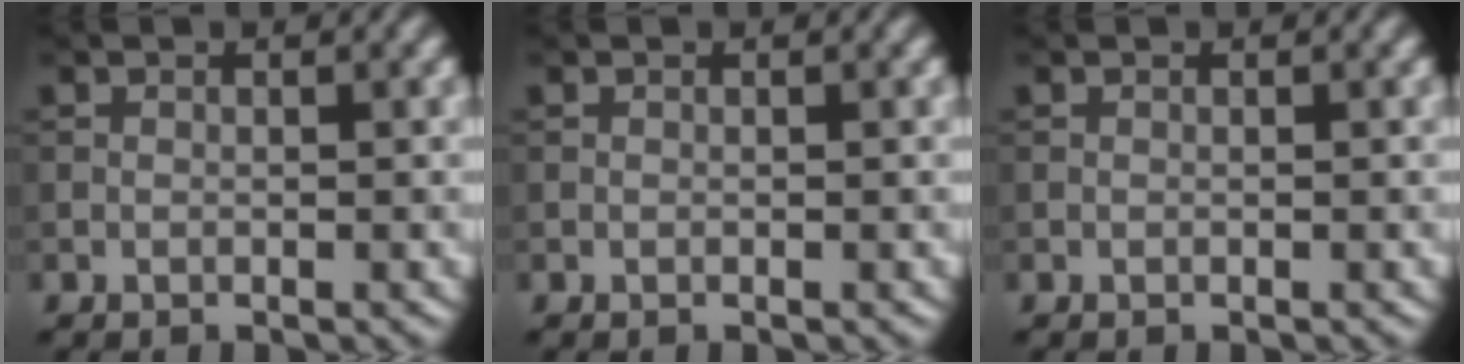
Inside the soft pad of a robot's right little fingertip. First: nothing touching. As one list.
[{"total": 0.0}, {"total": 0.0}]